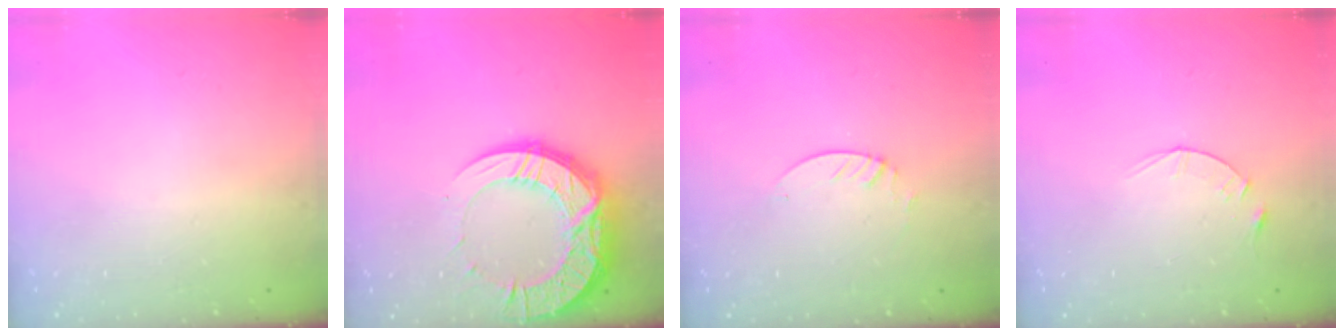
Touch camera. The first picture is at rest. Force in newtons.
{"total": 20.3, "press": 20.2, "slide": 1.7}
{"total": 1.3, "press": 1.3, "slide": 0.1}
{"total": 3.1, "press": 3.1, "slide": 0.5}